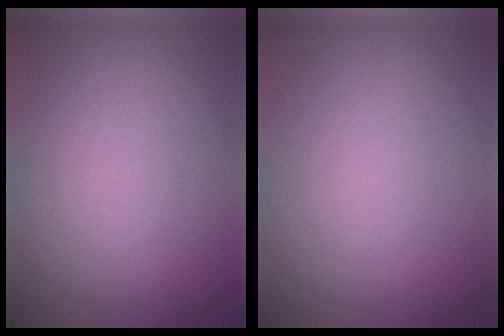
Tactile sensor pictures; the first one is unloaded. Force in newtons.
{"total": 0.0}